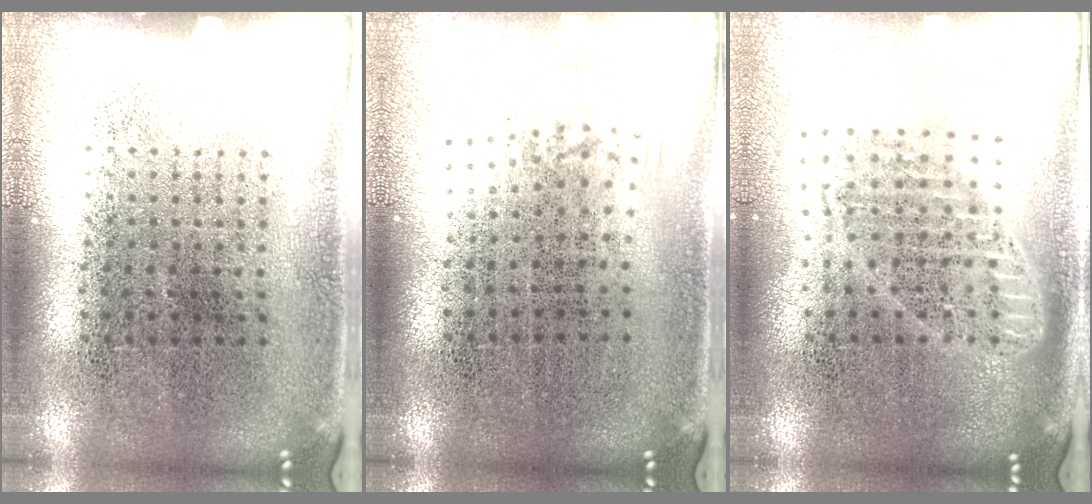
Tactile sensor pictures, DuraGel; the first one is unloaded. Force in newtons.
{"total": 0.8, "press": 0.6, "slide": 0.6}
{"total": 1.8, "press": 1.5, "slide": 0.9}